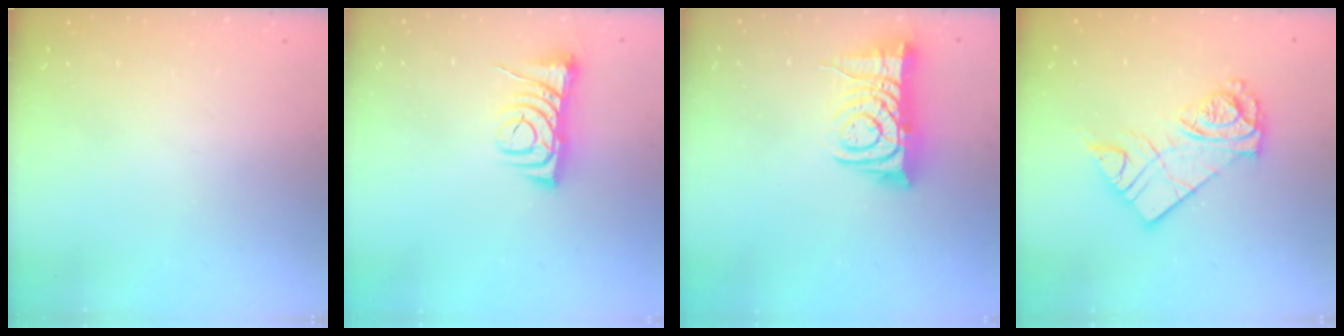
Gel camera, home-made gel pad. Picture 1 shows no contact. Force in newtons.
{"total": 9.8, "press": 9.7, "slide": 1.1}
{"total": 10.7, "press": 10.6, "slide": 1.2}
{"total": 12.4, "press": 12.4, "slide": 0.9}